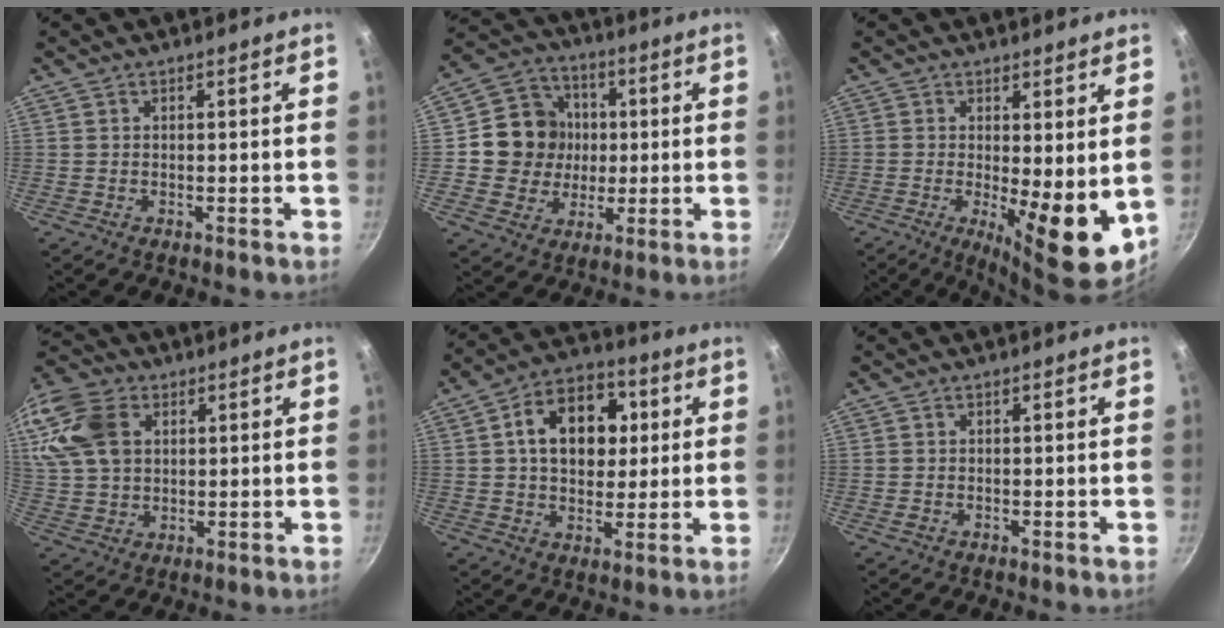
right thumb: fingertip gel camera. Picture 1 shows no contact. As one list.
[{"total": 12.8, "force": [0.6, 12.0, 4.3], "torque": [-0.040, 0.020, 0.002]}, {"total": 10.3, "force": [-0.4, 3.3, 9.7], "torque": [-0.123, -0.020, 0.004]}, {"total": 17.7, "force": [5.4, 13.2, 10.5], "torque": [-0.224, 0.012, 0.101]}, {"total": 15.1, "force": [3.1, 10.7, 10.1], "torque": [-0.116, 0.014, 0.037]}, {"total": 1.5, "force": [-0.8, 1.0, 0.6], "torque": [-0.009, 0.006, -0.014]}]